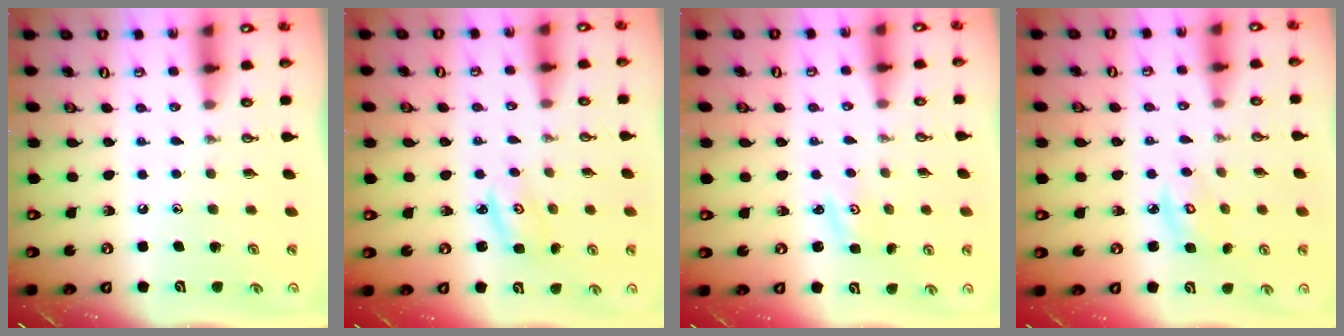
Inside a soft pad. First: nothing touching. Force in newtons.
{"total": 2.2, "press": 2.2, "slide": 0.2}
{"total": 1.4, "press": 1.4, "slide": 0.3}
{"total": 4.1, "press": 4.1, "slide": 0.1}